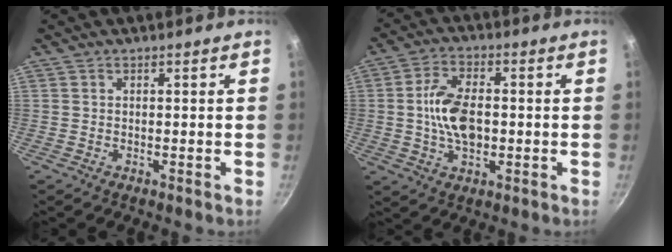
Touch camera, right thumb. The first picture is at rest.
{"total": 10.2, "force": [-0.3, 5.8, 8.3], "torque": [-0.149, 0.013, -0.011]}